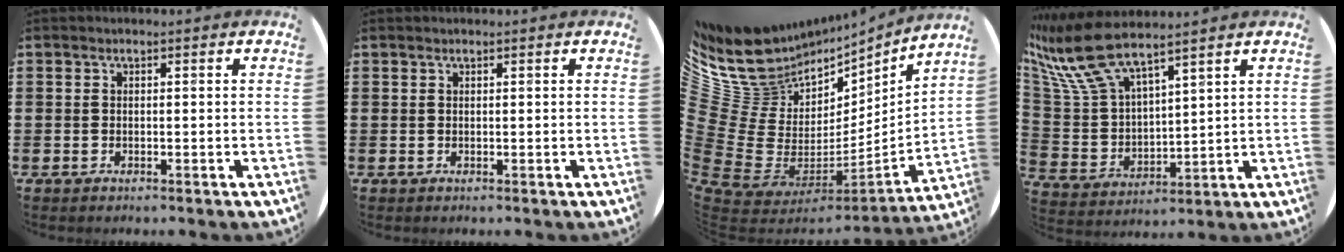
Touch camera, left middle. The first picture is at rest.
{"total": 0.0}
{"total": 12.4, "force": [5.9, 10.2, 4.1], "torque": [-0.153, -0.080, 0.111]}
{"total": 10.6, "force": [8.9, 2.4, 5.2], "torque": [-0.142, -0.036, 0.161]}